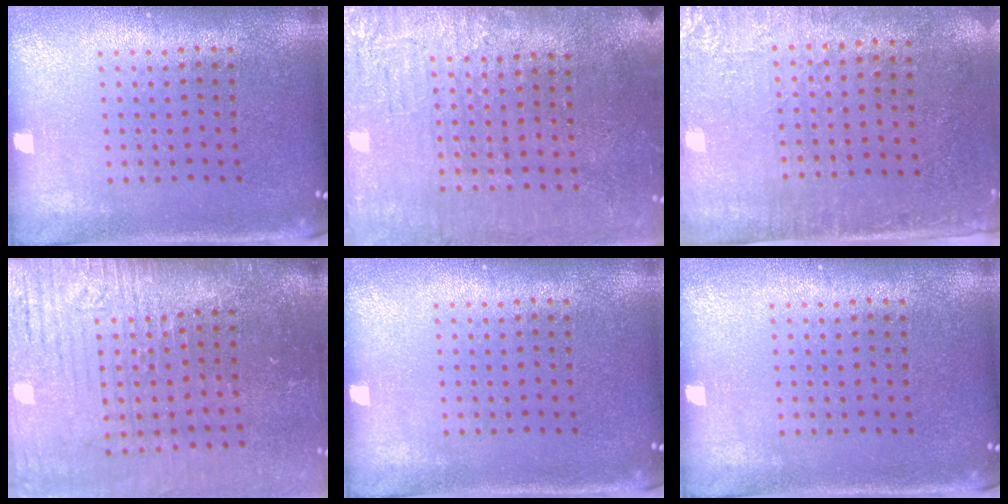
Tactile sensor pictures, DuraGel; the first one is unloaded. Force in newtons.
{"total": 4.0, "press": 3.6, "slide": 1.7}
{"total": 2.8, "press": 2.3, "slide": 1.5}
{"total": 4.6, "press": 3.9, "slide": 2.4}
{"total": 0.0}
{"total": 0.0}